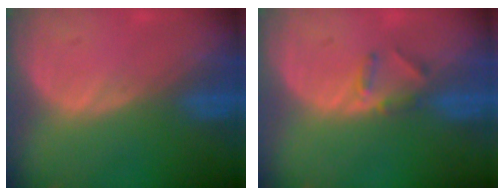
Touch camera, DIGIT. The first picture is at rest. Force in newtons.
{"total": 2.3, "press": 2.1, "slide": 0.9}